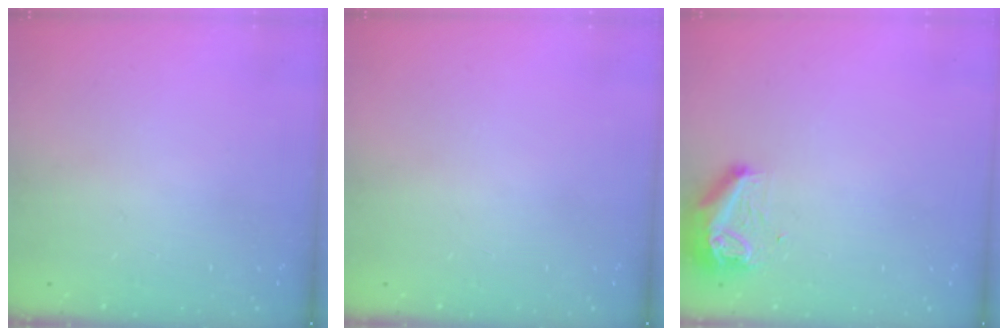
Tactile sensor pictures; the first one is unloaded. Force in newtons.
{"total": 0.0}
{"total": 9.3, "press": 9.3, "slide": 0.7}